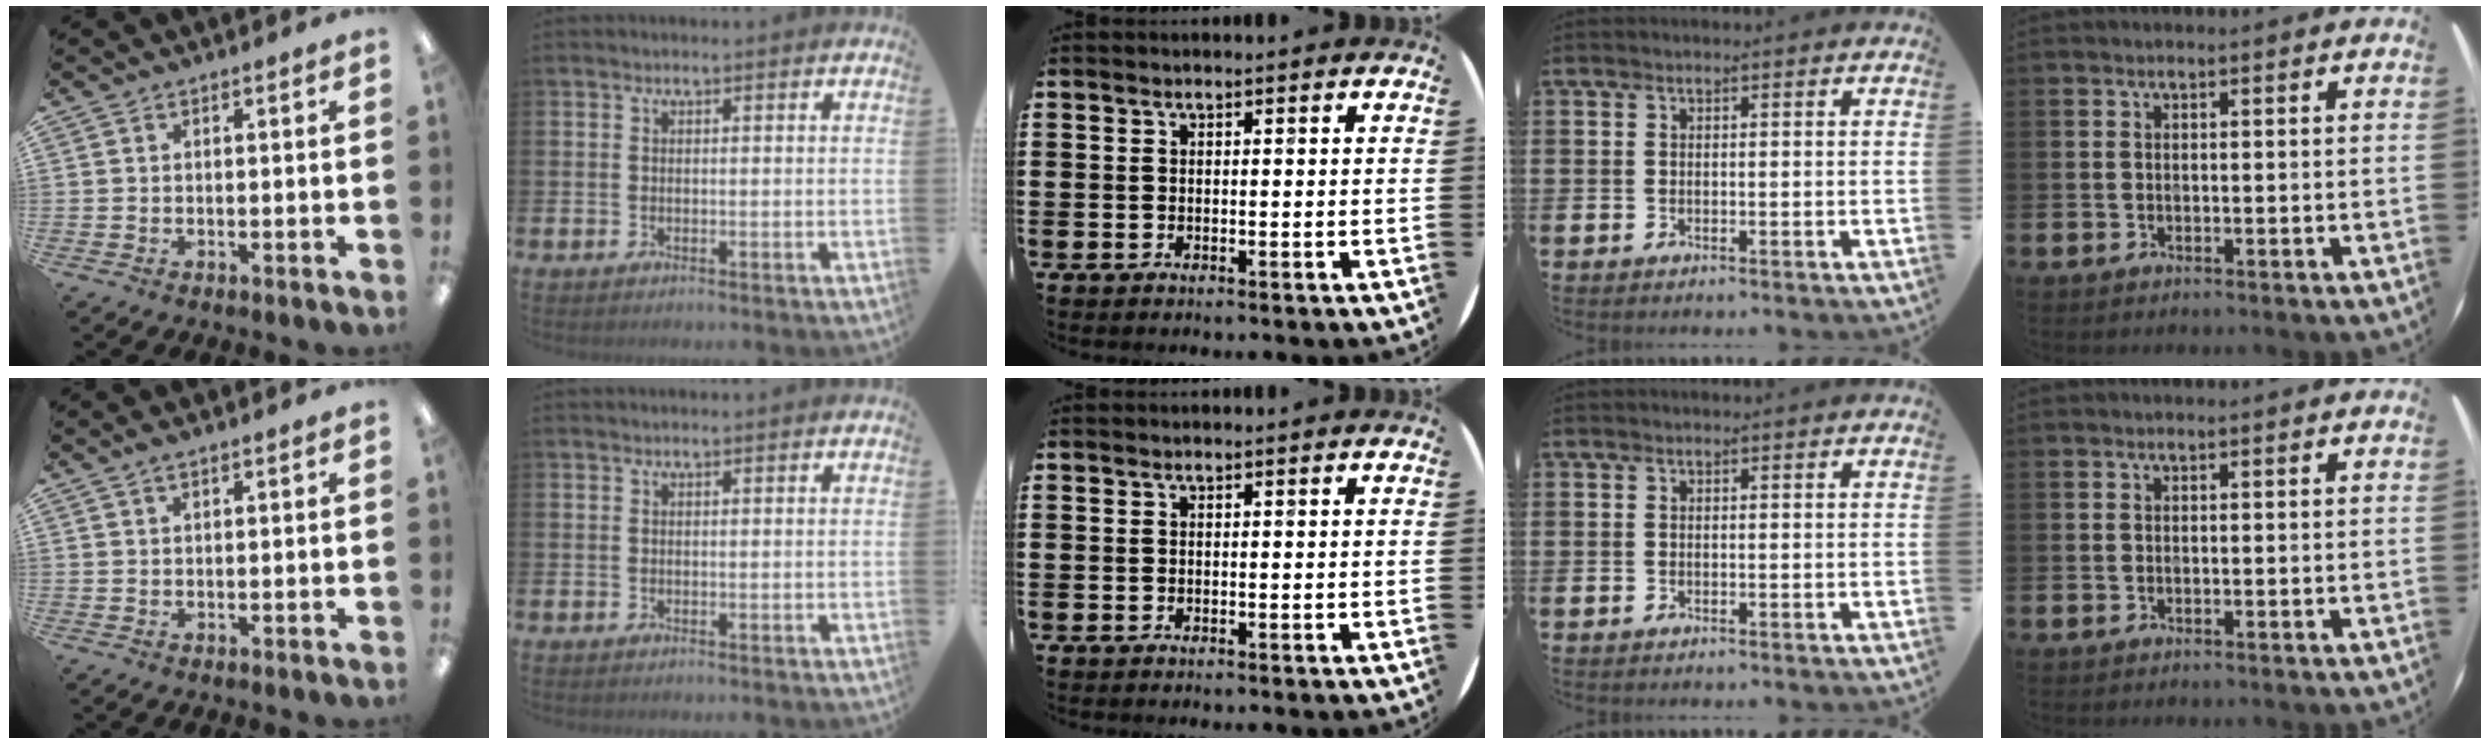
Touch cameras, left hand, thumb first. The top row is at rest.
{"thumb": {"total": 1.4, "force": [0.9, 0.4, 1.0], "torque": [-0.020, 0.002, 0.016]}}